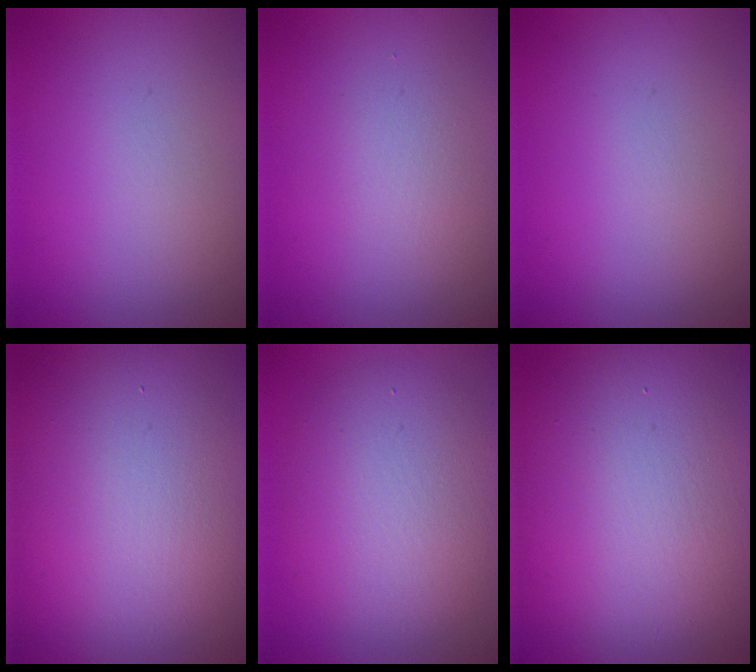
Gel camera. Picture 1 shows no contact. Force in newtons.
{"total": 1.4, "press": 1.4, "slide": 0.1}
{"total": 0.0}
{"total": 21.4, "press": 21.4, "slide": 0.5}
{"total": 6.8, "press": 6.8, "slide": 0.6}
{"total": 19.0, "press": 19.0, "slide": 0.6}